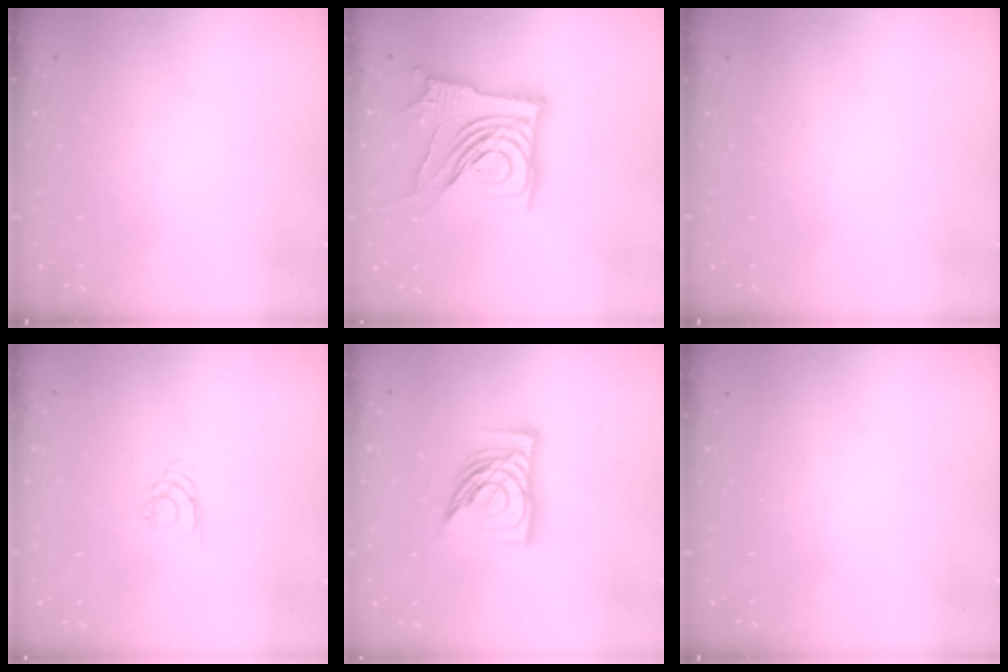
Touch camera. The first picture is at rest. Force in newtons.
{"total": 14.5, "press": 14.4, "slide": 1.2}
{"total": 0.0}
{"total": 3.6, "press": 3.6, "slide": 0.5}
{"total": 14.1, "press": 14.0, "slide": 1.8}
{"total": 0.0}